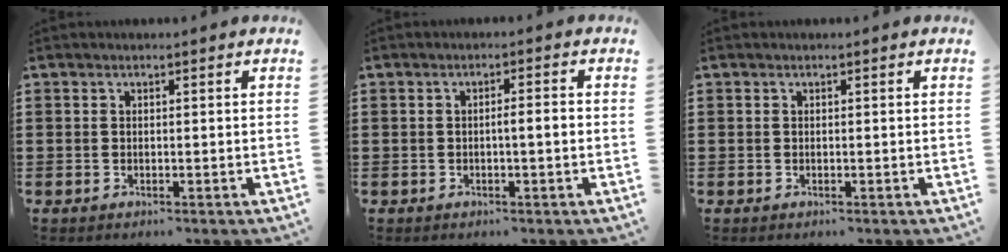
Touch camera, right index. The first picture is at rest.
{"total": 2.1, "force": [-0.4, 0.2, 2.1], "torque": [-0.036, 0.000, -0.008]}
{"total": 0.0}